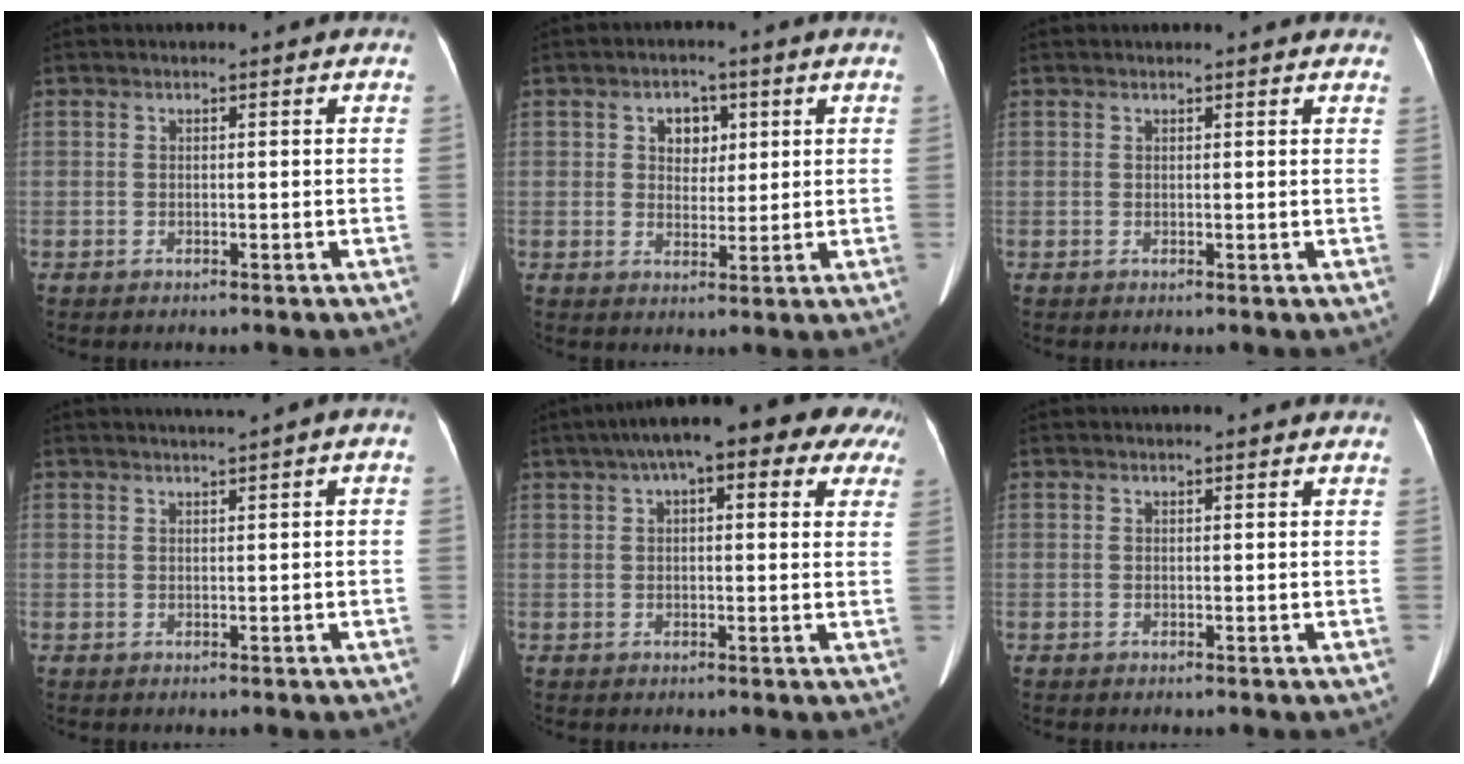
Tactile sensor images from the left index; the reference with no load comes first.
{"total": 4.1, "force": [1.5, 3.0, 2.4], "torque": [-0.036, 0.010, 0.026]}
{"total": 5.9, "force": [5.4, 1.3, 2.1], "torque": [-0.026, 0.020, 0.052]}
{"total": 2.0, "force": [1.2, 0.0, 1.6], "torque": [-0.030, 0.012, 0.022]}
{"total": 16.6, "force": [9.8, 5.1, 12.5], "torque": [-0.185, 0.065, 0.123]}
{"total": 4.1, "force": [3.9, 0.5, 1.3], "torque": [-0.020, 0.020, 0.040]}